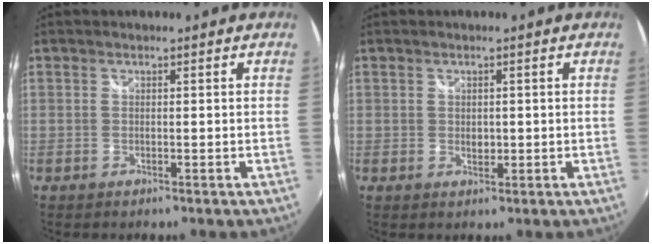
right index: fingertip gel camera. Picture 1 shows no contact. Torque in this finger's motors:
{"motor_torque": [0.34, 0.22, 0.19, 0.01]}